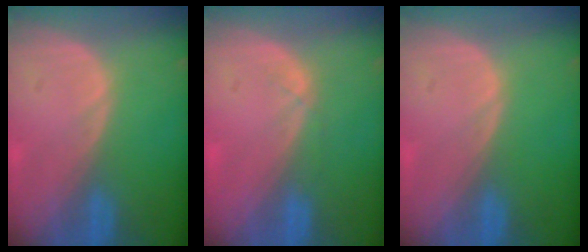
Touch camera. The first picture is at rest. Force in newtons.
{"total": 1.4, "press": 1.3, "slide": 0.5}
{"total": 0.0}